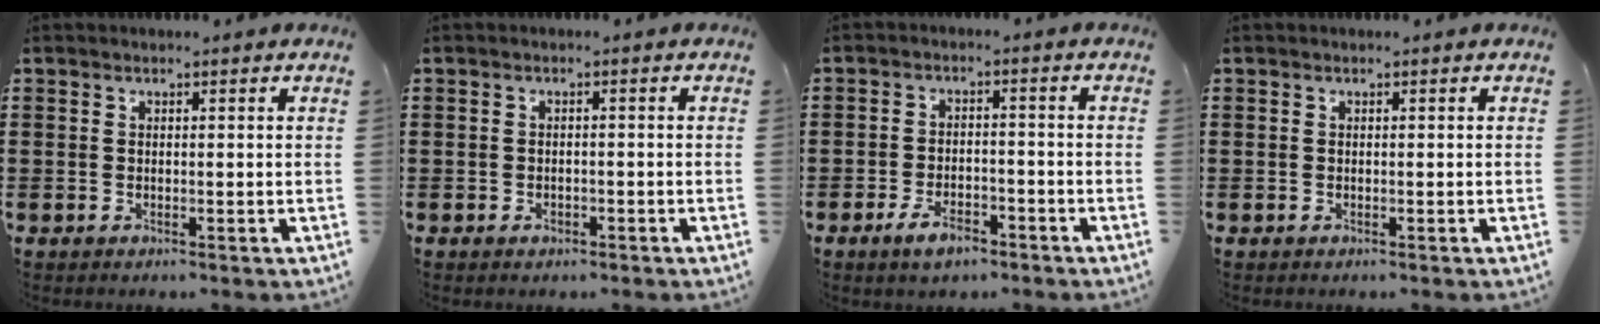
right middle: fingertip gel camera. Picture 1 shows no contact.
{"total": 1.0, "force": [-0.6, 0.6, 0.4], "torque": [-0.011, -0.004, -0.012]}
{"total": 4.5, "force": [-3.0, 1.8, 2.8], "torque": [-0.052, 0.006, -0.057]}
{"total": 0.0}